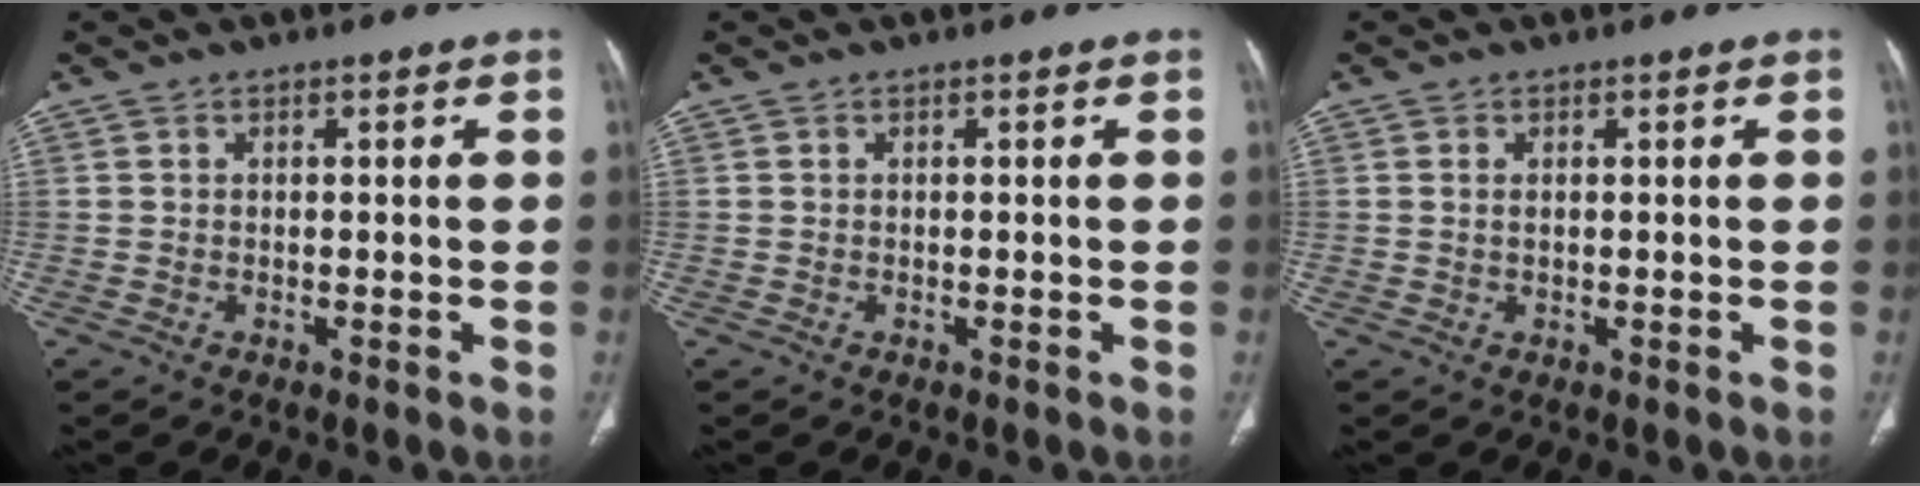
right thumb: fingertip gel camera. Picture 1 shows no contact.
{"total": 0.0}
{"total": 0.9, "force": [0.3, 0.4, 0.7], "torque": [-0.018, 0.001, 0.008]}